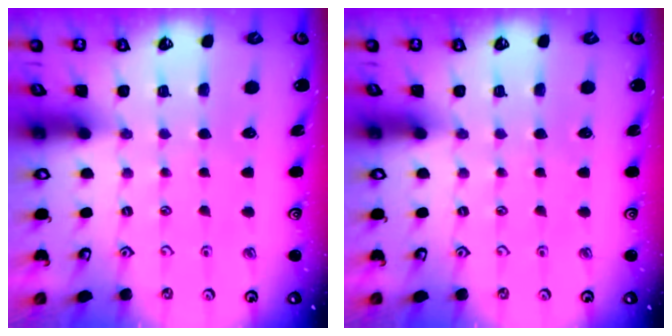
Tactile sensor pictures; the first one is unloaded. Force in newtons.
{"total": 0.0}